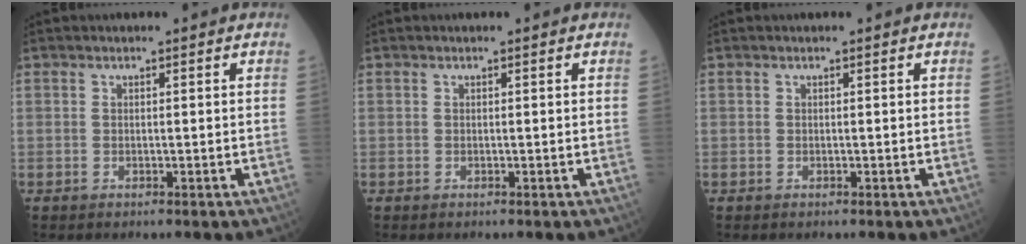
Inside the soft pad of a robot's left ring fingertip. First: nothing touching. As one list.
[{"total": 0.0}, {"total": 0.0}]